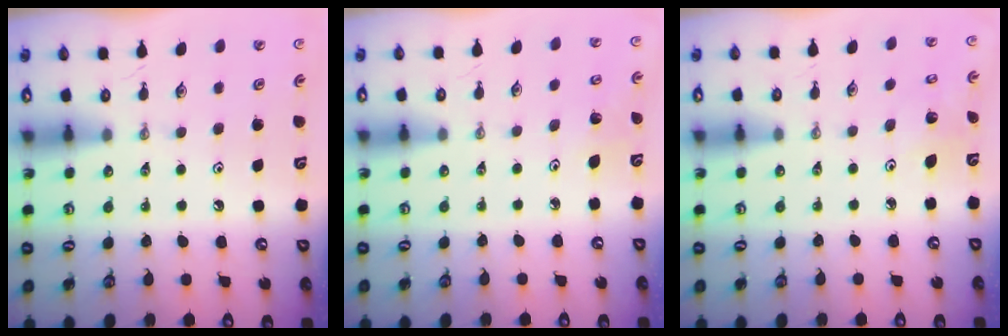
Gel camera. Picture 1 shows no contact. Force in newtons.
{"total": 3.7, "press": 3.7, "slide": 0.4}
{"total": 3.8, "press": 3.7, "slide": 1.0}